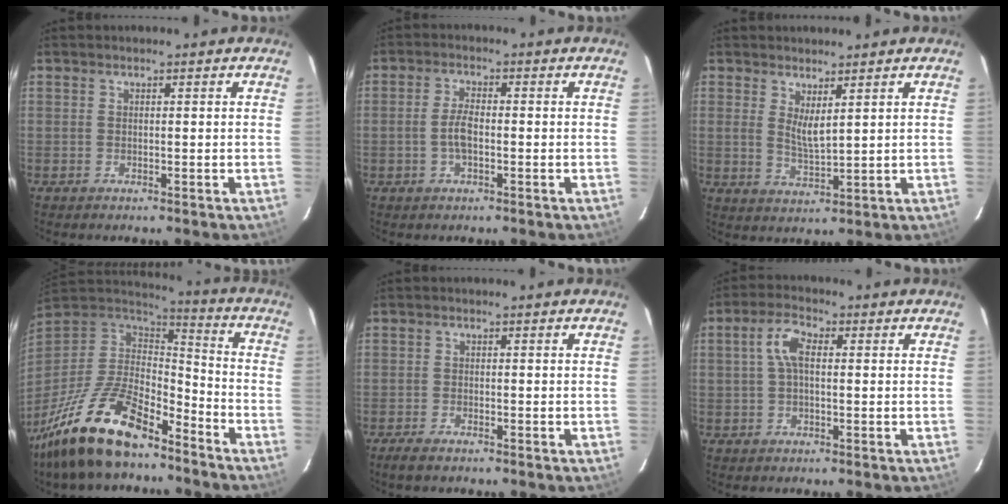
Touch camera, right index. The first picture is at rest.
{"total": 3.9, "force": [-0.9, 1.6, 3.4], "torque": [-0.072, 0.003, -0.016]}
{"total": 4.0, "force": [2.1, 0.9, 3.2], "torque": [-0.059, -0.014, 0.037]}
{"total": 22.4, "force": [-16.0, 8.0, 13.6], "torque": [-0.275, -0.028, -0.285]}
{"total": 2.9, "force": [-2.4, 0.7, 1.5], "torque": [-0.038, -0.007, -0.045]}
{"total": 4.9, "force": [0.5, 2.2, 4.3], "torque": [-0.089, 0.015, 0.010]}